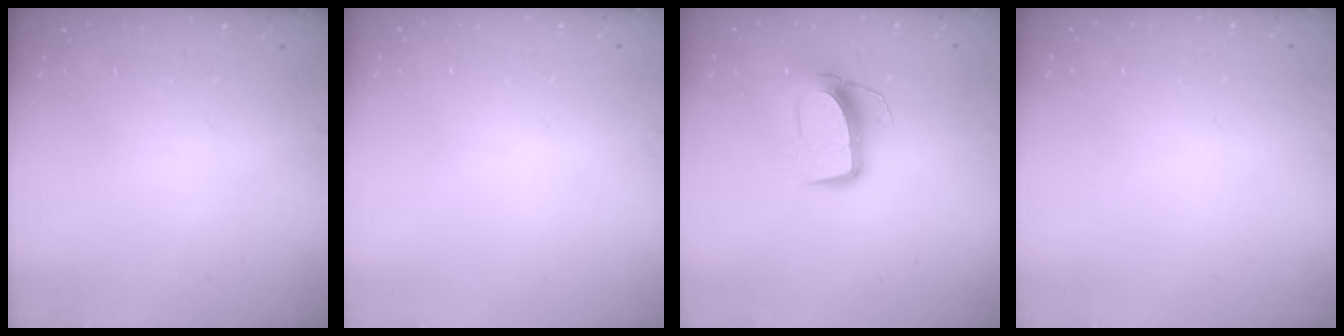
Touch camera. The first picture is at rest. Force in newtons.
{"total": 0.0}
{"total": 10.3, "press": 10.3, "slide": 0.5}
{"total": 0.0}